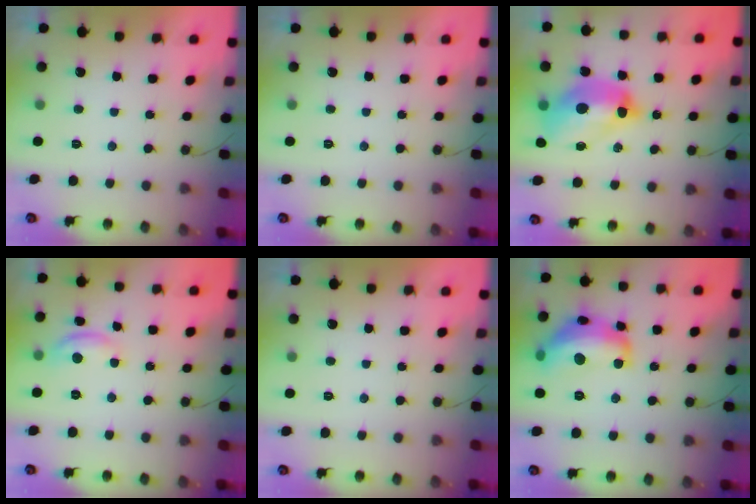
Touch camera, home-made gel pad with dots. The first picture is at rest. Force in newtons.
{"total": 0.0}
{"total": 15.2, "press": 15.1, "slide": 1.6}
{"total": 8.8, "press": 8.8, "slide": 0.4}
{"total": 0.0}
{"total": 17.9, "press": 17.9, "slide": 1.0}